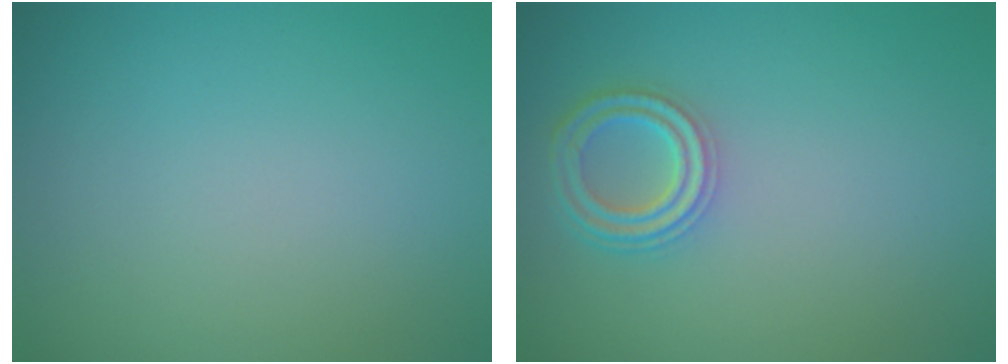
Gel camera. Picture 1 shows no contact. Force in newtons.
{"total": 3.6, "press": 2.9, "slide": 2.1}